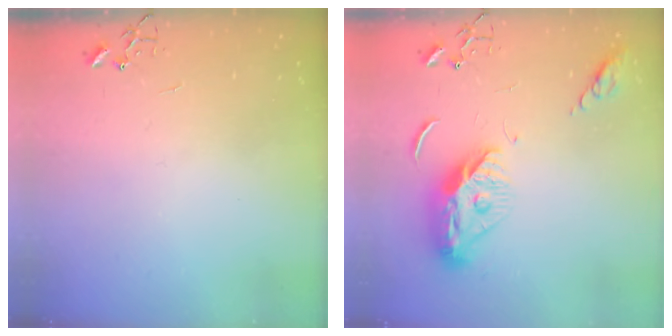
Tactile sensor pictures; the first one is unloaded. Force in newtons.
{"total": 13.1, "press": 13.0, "slide": 1.3}